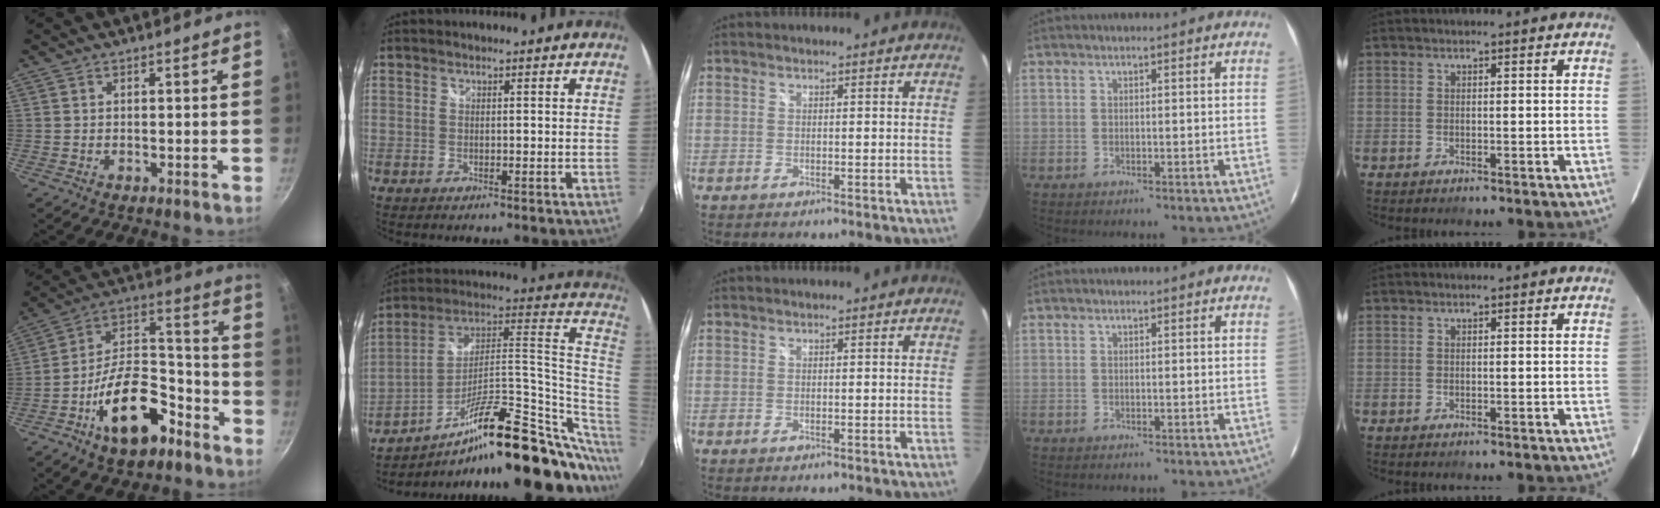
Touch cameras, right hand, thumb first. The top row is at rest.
{"thumb": {"total": 18.8, "force": [-9.7, 9.7, 12.9], "torque": [-0.180, 0.089, -0.160]}, "index": {"total": 28.5, "force": [-9.2, 9.3, 25.3], "torque": [-0.350, 0.024, -0.145]}}